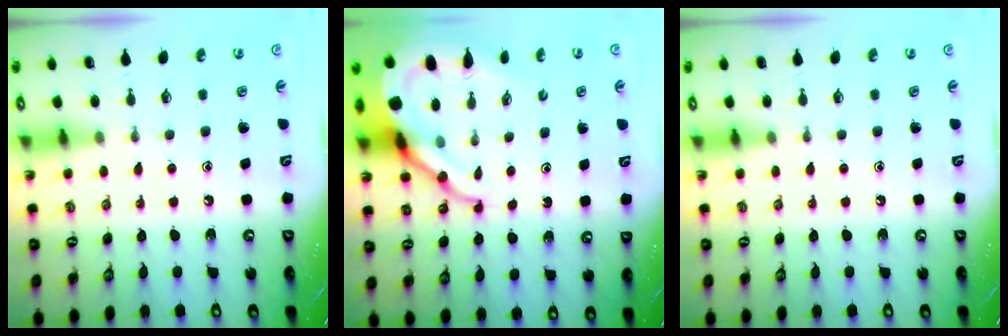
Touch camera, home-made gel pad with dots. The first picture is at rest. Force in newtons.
{"total": 12.0, "press": 11.9, "slide": 1.2}
{"total": 0.0}